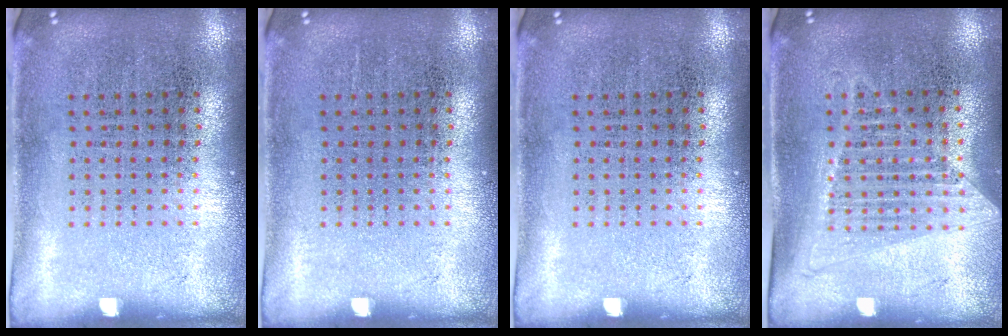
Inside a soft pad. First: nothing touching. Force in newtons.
{"total": 0.0}
{"total": 0.0}
{"total": 1.3, "press": 1.2, "slide": 0.5}